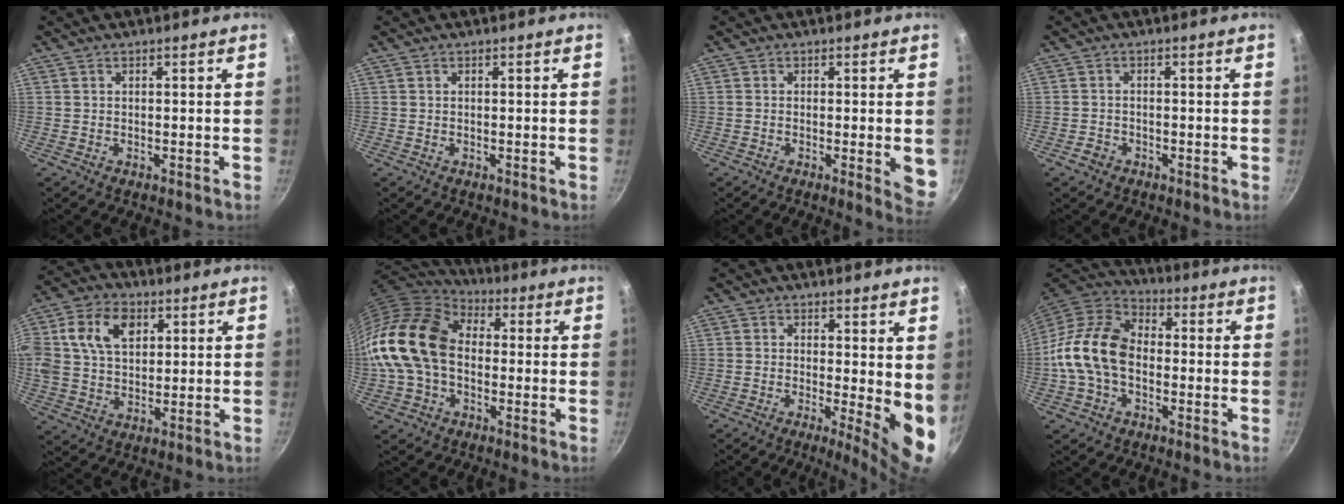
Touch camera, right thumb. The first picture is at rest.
{"total": 0.0}
{"total": 5.3, "force": [-0.7, 1.3, 5.1], "torque": [-0.052, -0.006, -0.009]}
{"total": 1.7, "force": [-1.1, 1.2, 0.5], "torque": [-0.010, 0.014, -0.021]}
{"total": 15.9, "force": [4.9, 11.2, 10.2], "torque": [-0.202, 0.017, 0.082]}
{"total": 18.7, "force": [-0.7, 13.3, 13.1], "torque": [-0.241, 0.041, -0.026]}
{"total": 8.8, "force": [-0.2, 2.6, 8.4], "torque": [-0.105, -0.018, 0.000]}
{"total": 14.5, "force": [-1.8, 9.9, 10.4], "torque": [-0.172, 0.037, -0.054]}